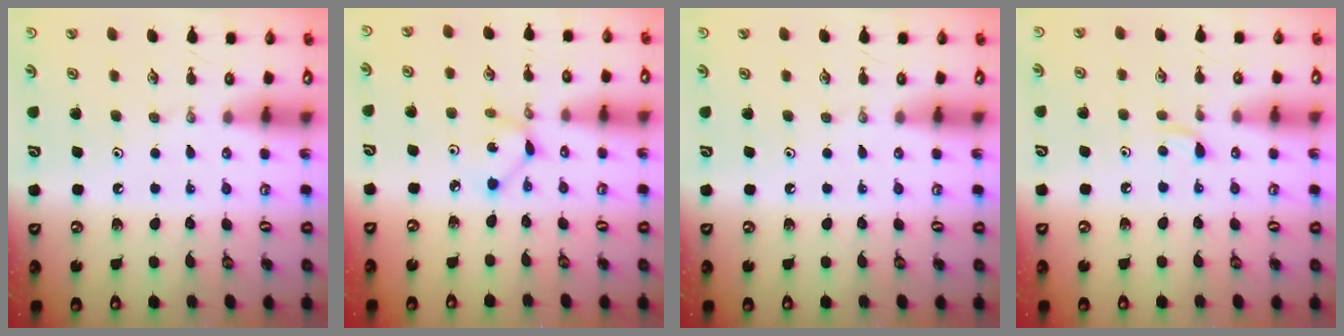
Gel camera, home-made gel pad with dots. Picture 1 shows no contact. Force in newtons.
{"total": 2.9, "press": 2.9, "slide": 0.1}
{"total": 0.0}
{"total": 4.4, "press": 4.3, "slide": 0.6}